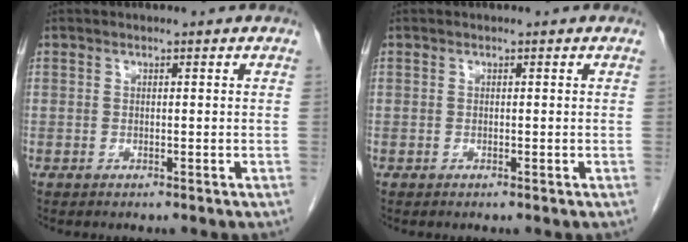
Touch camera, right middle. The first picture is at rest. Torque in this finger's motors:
{"motor_torque": [0.05, -0.09, 0.01, 0.00]}